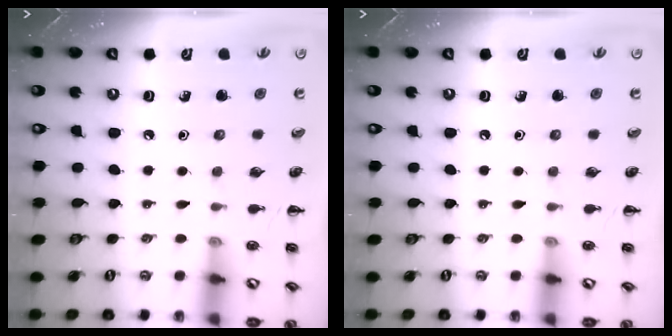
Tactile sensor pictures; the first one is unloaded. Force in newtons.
{"total": 0.0}